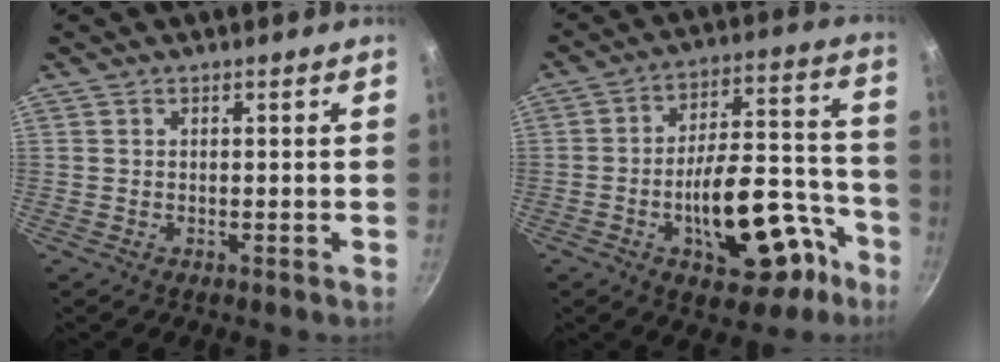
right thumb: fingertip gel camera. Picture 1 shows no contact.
{"total": 20.0, "force": [-8.6, 9.7, 15.2], "torque": [-0.172, 0.074, -0.114]}